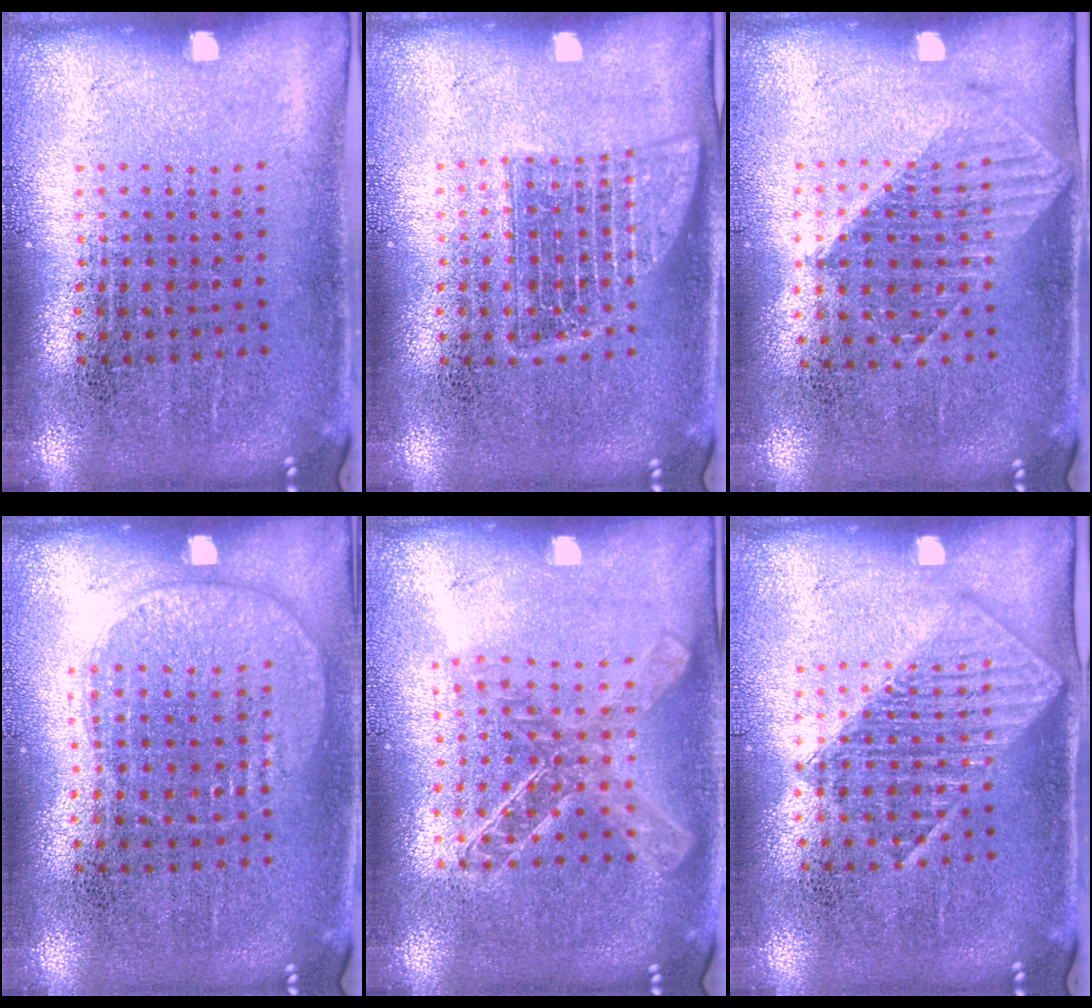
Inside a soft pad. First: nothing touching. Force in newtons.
{"total": 1.3, "press": 1.3, "slide": 0.3}
{"total": 1.1, "press": 1.0, "slide": 0.3}
{"total": 1.0, "press": 0.9, "slide": 0.4}
{"total": 1.7, "press": 1.5, "slide": 0.8}
{"total": 1.4, "press": 1.3, "slide": 0.5}